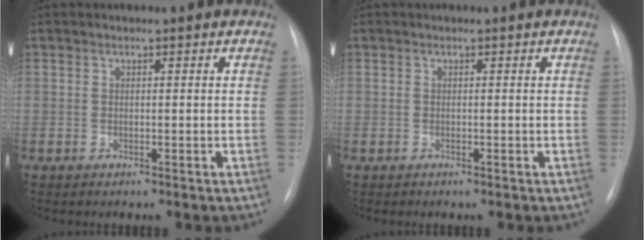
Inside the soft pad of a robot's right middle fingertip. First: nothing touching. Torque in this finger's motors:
{"motor_torque": [0.04, -0.04, 0.01, 0.00]}